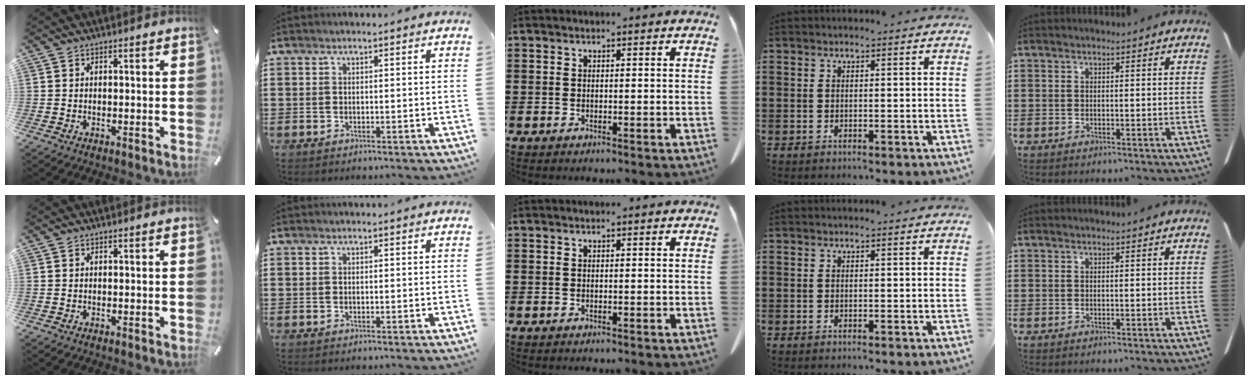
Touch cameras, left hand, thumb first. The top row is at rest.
{}